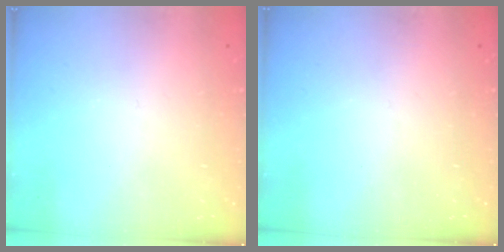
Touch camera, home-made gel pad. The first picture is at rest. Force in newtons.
{"total": 0.0}